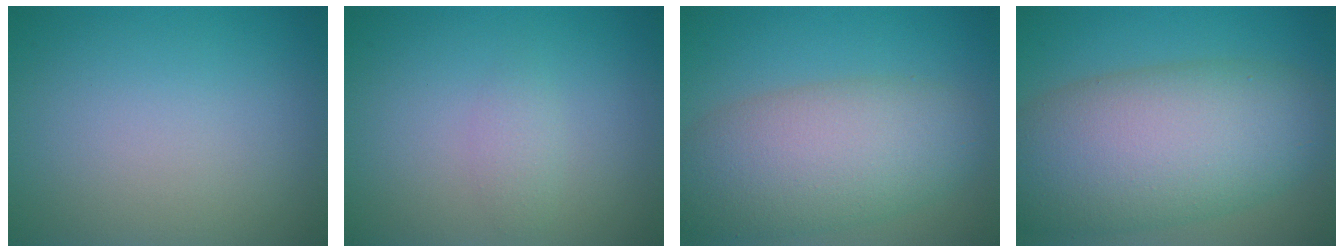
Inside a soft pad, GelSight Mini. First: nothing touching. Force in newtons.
{"total": 1.2, "press": 1.2, "slide": 0.0}
{"total": 8.1, "press": 8.1, "slide": 0.6}
{"total": 11.2, "press": 11.2, "slide": 0.3}